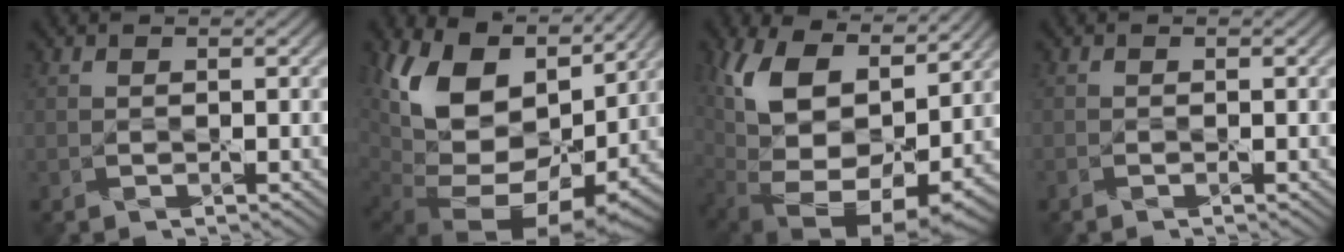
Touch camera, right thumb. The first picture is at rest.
{"total": 19.3, "force": [5.1, 13.6, 12.7], "torque": [-0.241, -0.003, 0.114]}
{"total": 17.8, "force": [5.2, 11.5, 12.6], "torque": [-0.216, -0.003, 0.119]}
{"total": 0.7, "force": [-0.7, 0.2, 0.2], "torque": [-0.008, -0.002, -0.016]}